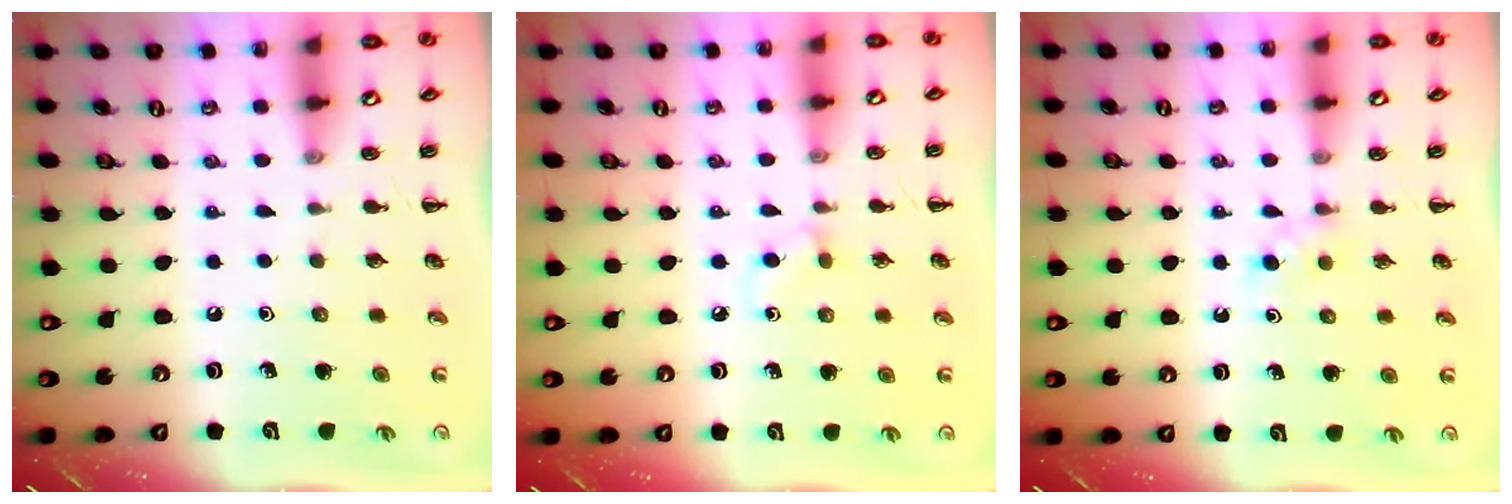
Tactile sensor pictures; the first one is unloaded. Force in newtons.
{"total": 4.2, "press": 4.1, "slide": 1.1}
{"total": 2.7, "press": 2.5, "slide": 1.0}